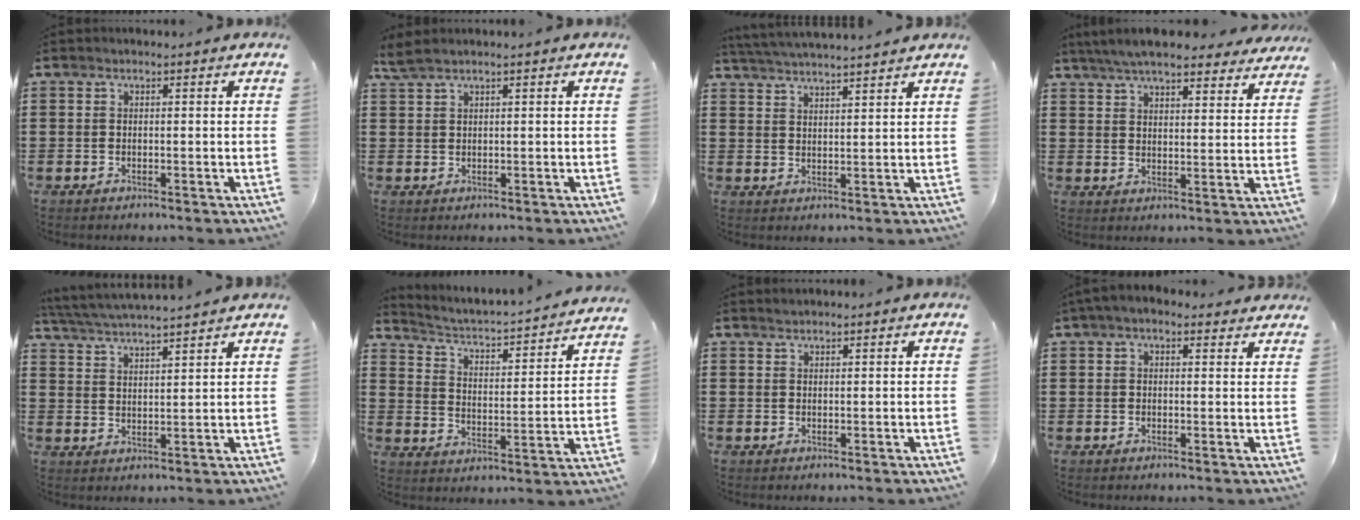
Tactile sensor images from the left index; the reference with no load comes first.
{"total": 1.8, "force": [1.3, 0.2, 1.3], "torque": [-0.027, 0.001, 0.024]}
{"total": 3.6, "force": [3.5, -0.6, 0.4], "torque": [-0.021, -0.017, 0.062]}
{"total": 6.6, "force": [6.2, 0.7, 2.3], "torque": [-0.066, -0.016, 0.113]}
{"total": 4.2, "force": [4.1, -0.6, 0.9], "torque": [-0.032, -0.023, 0.072]}
{"total": 2.1, "force": [2.1, -0.1, 0.6], "torque": [-0.031, -0.033, 0.020]}
{"total": 0.8, "force": [0.8, 0.3, 0.0], "torque": [-0.002, 0.000, 0.016]}
{"total": 2.6, "force": [1.9, 1.2, 1.4], "torque": [-0.033, 0.006, 0.035]}